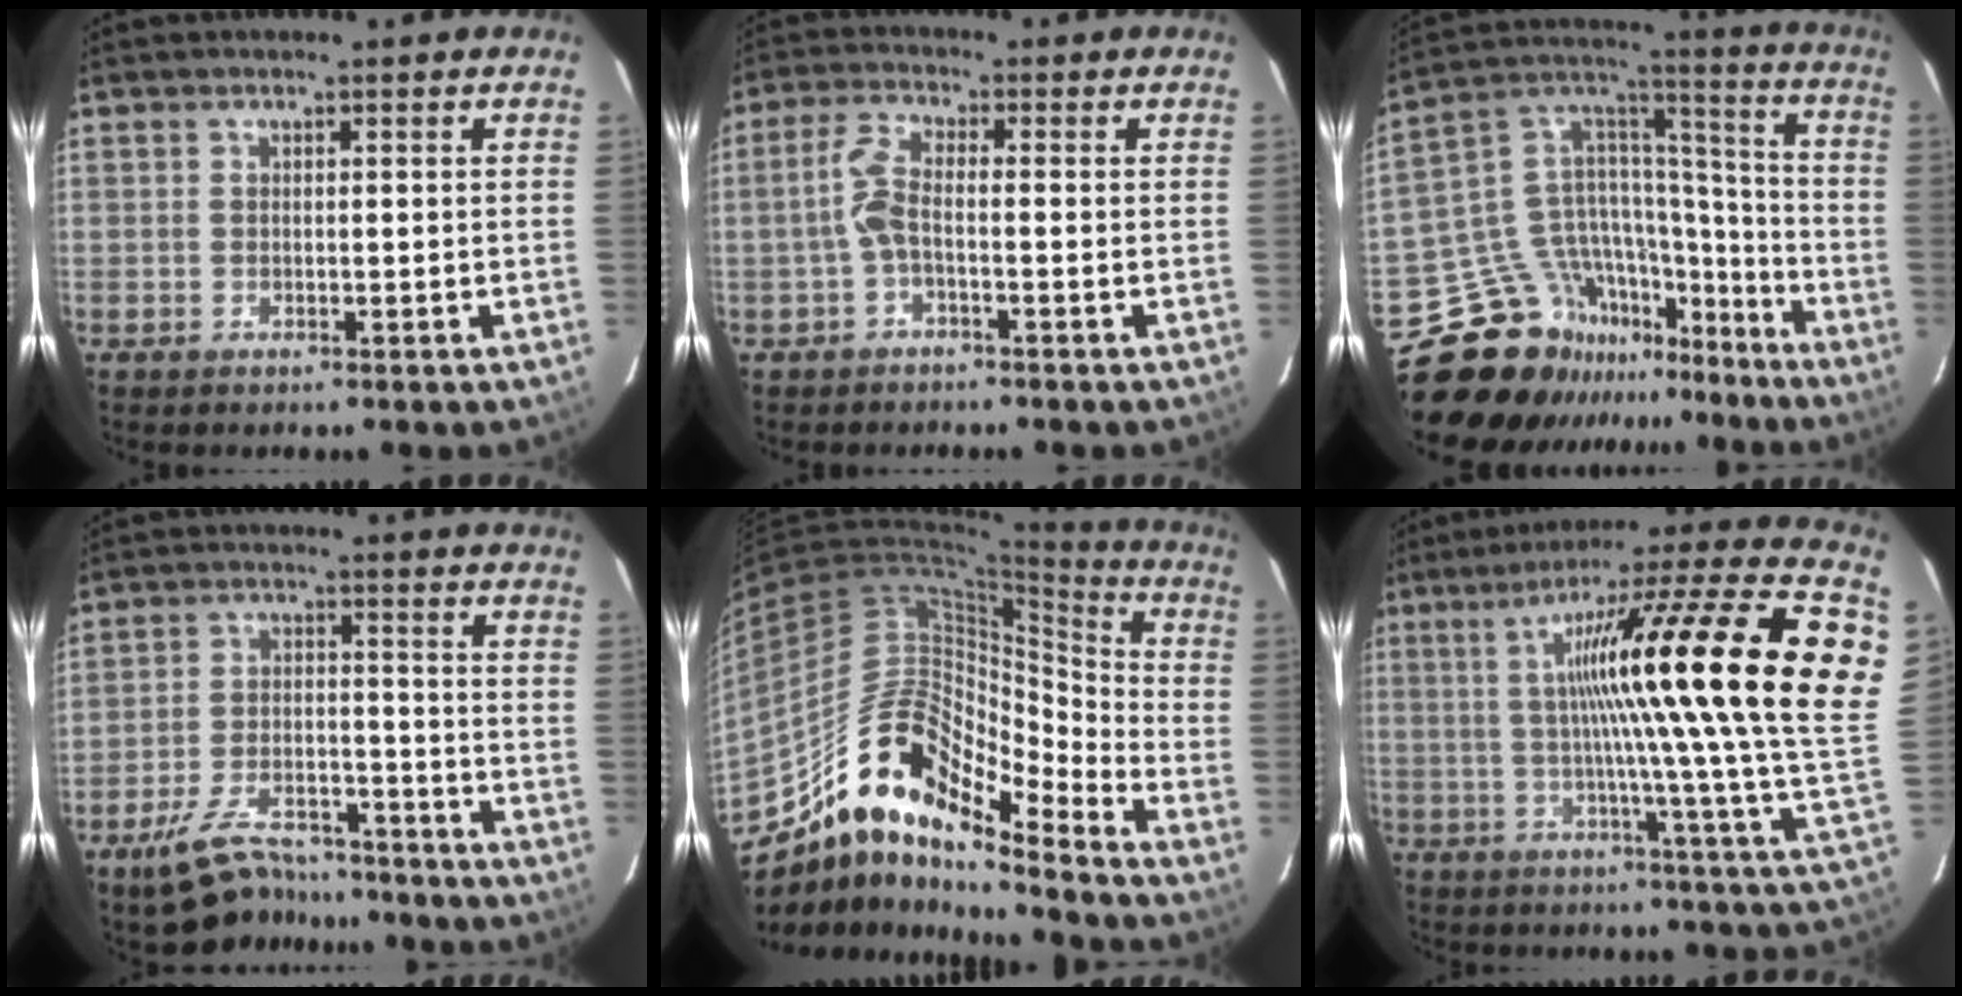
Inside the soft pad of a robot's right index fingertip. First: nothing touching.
{"total": 4.2, "force": [-1.0, 0.8, 4.0], "torque": [-0.089, 0.011, -0.022]}
{"total": 19.5, "force": [-15.8, 10.4, 4.6], "torque": [-0.079, 0.078, -0.252]}
{"total": 10.3, "force": [-8.8, 3.6, 4.1], "torque": [-0.078, -0.001, -0.147]}
{"total": 16.6, "force": [-11.7, 5.4, 10.4], "torque": [-0.178, 0.050, -0.201]}
{"total": 28.2, "force": [5.7, -0.5, 27.6], "torque": [-0.333, 0.038, 0.076]}